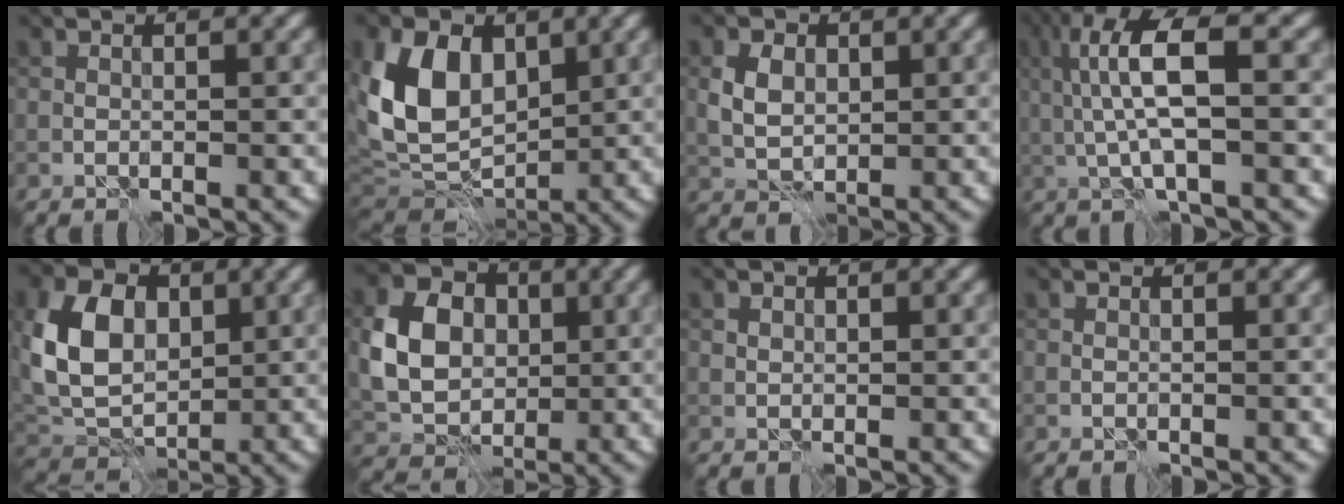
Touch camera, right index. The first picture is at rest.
{"total": 9.0, "force": [1.7, 6.4, 6.1], "torque": [-0.129, -0.007, 0.028]}
{"total": 3.3, "force": [0.6, 2.5, 2.2], "torque": [-0.046, 0.002, 0.008]}
{"total": 7.3, "force": [1.3, 2.1, 6.9], "torque": [-0.142, 0.011, 0.022]}
{"total": 7.3, "force": [1.4, 5.3, 4.8], "torque": [-0.104, 0.005, 0.022]}
{"total": 7.8, "force": [0.7, 6.3, 4.6], "torque": [-0.102, 0.004, 0.010]}
{"total": 0.6, "force": [0.3, 0.5, 0.1], "torque": [0.000, 0.000, 0.007]}
{"total": 0.0}